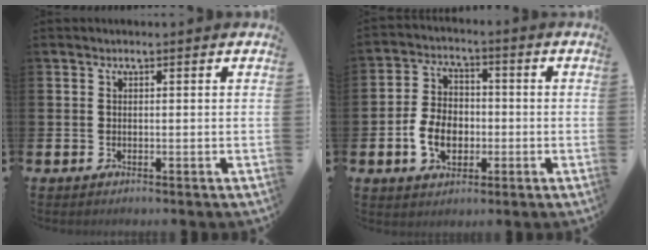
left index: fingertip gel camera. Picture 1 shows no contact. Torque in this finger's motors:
{"motor_torque": [0.92, 0.67, 0.25, 0.21]}